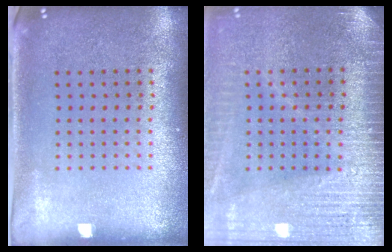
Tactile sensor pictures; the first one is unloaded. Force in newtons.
{"total": 3.6, "press": 3.2, "slide": 1.6}